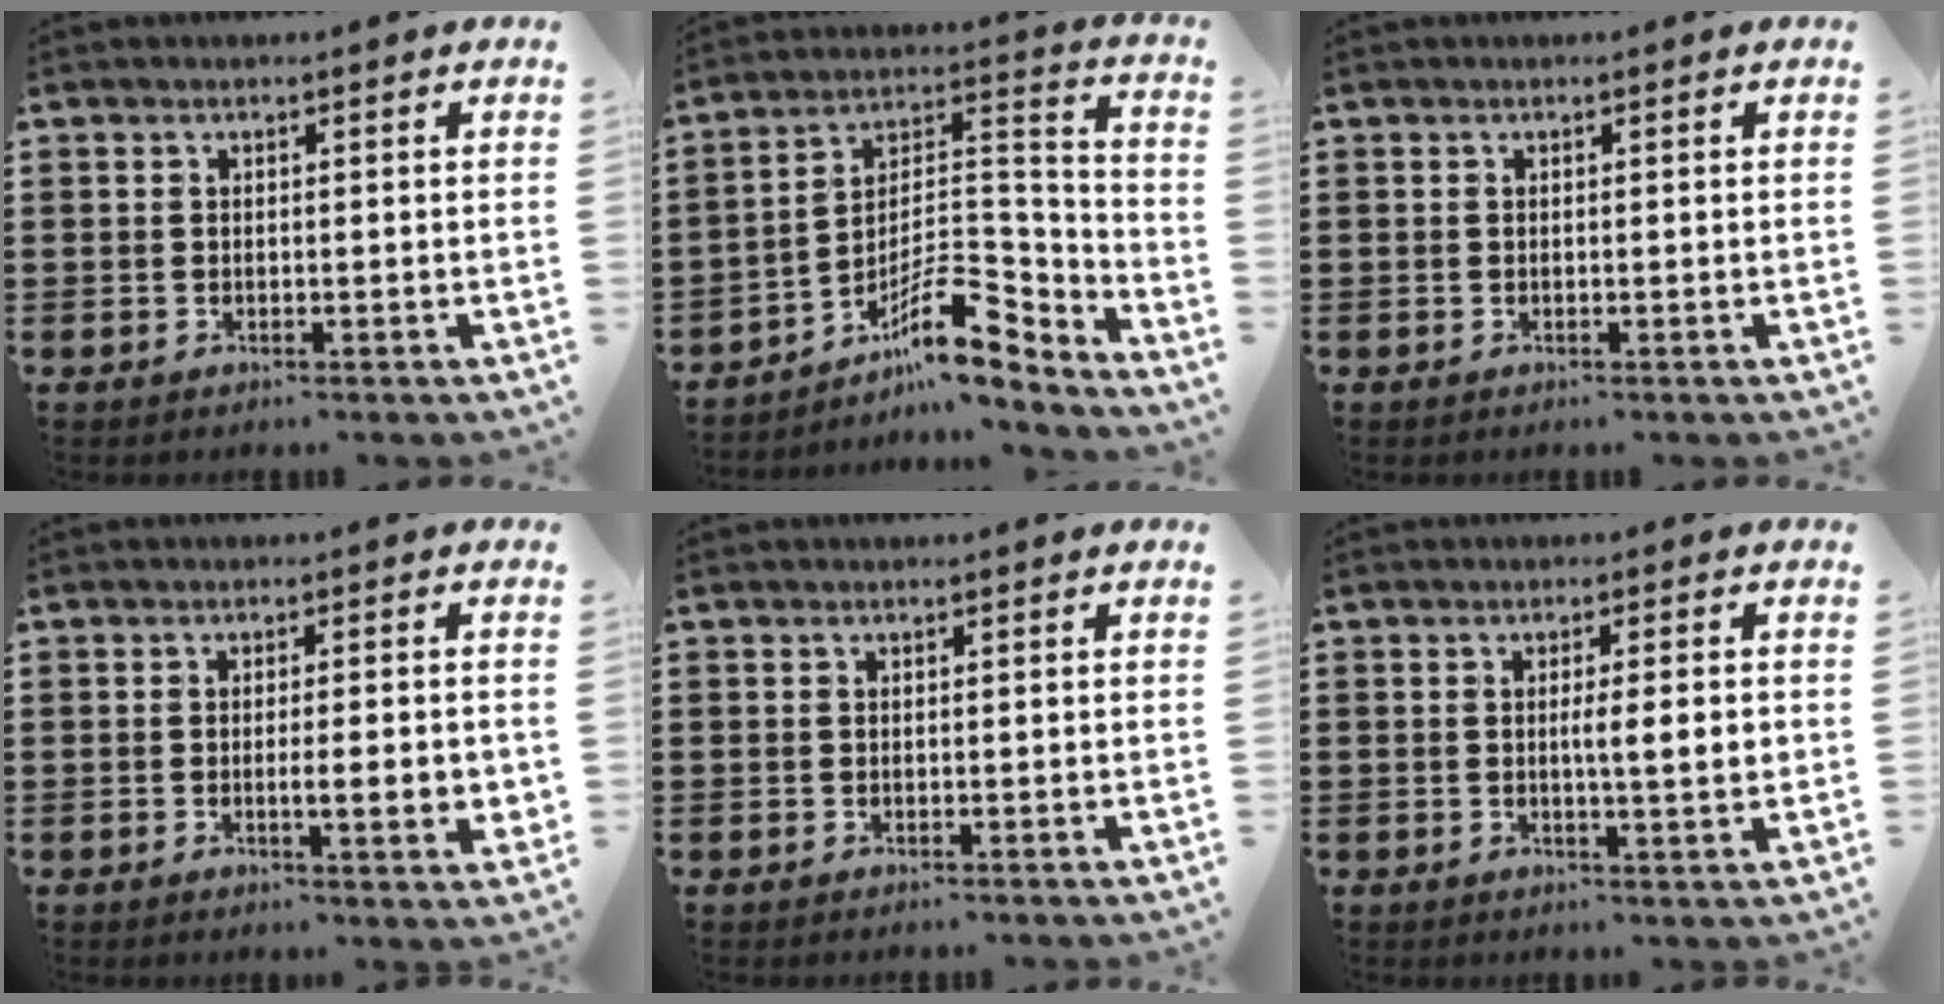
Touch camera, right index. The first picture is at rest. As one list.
[{"total": 12.0, "force": [-8.0, 4.2, 7.9], "torque": [-0.123, 0.019, -0.151]}, {"total": 0.0}, {"total": 4.6, "force": [-0.7, 0.5, 4.5], "torque": [-0.066, -0.009, -0.013]}, {"total": 0.0}, {"total": 4.0, "force": [0.1, 0.3, 4.0], "torque": [-0.073, -0.005, -0.001]}]